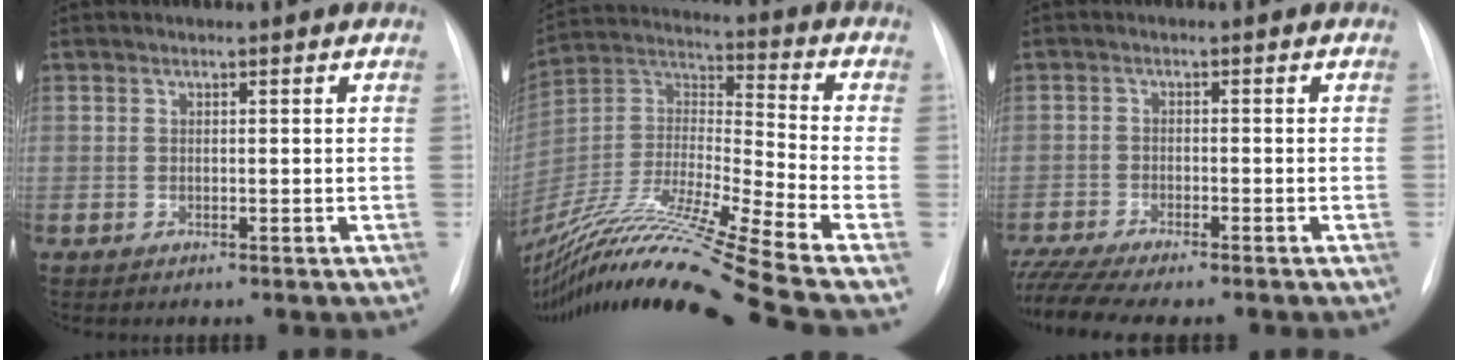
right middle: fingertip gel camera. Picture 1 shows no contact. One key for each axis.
{"total": 27.1, "fx": -21.4, "fy": -1.7, "fz": 16.5, "tx": -0.335, "ty": -0.033, "tz": -0.389}
{"total": 9.4, "fx": -8.2, "fy": 0.8, "fz": 4.5, "tx": -0.074, "ty": -0.010, "tz": -0.128}